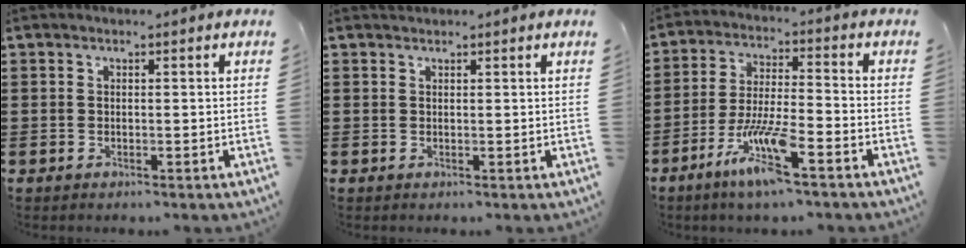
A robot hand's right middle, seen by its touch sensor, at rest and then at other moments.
{"total": 0.0}
{"total": 9.2, "force": [-5.5, 1.4, 7.2], "torque": [-0.146, -0.007, -0.104]}